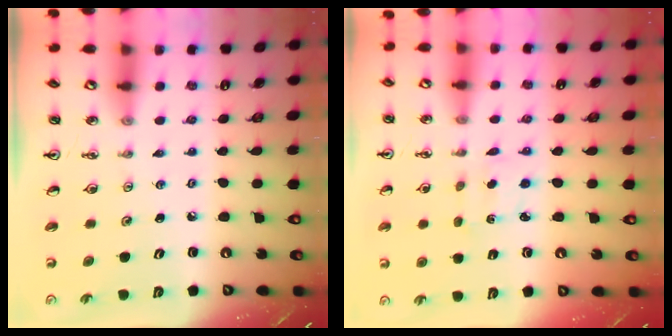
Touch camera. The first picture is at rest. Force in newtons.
{"total": 1.8, "press": 1.7, "slide": 0.5}